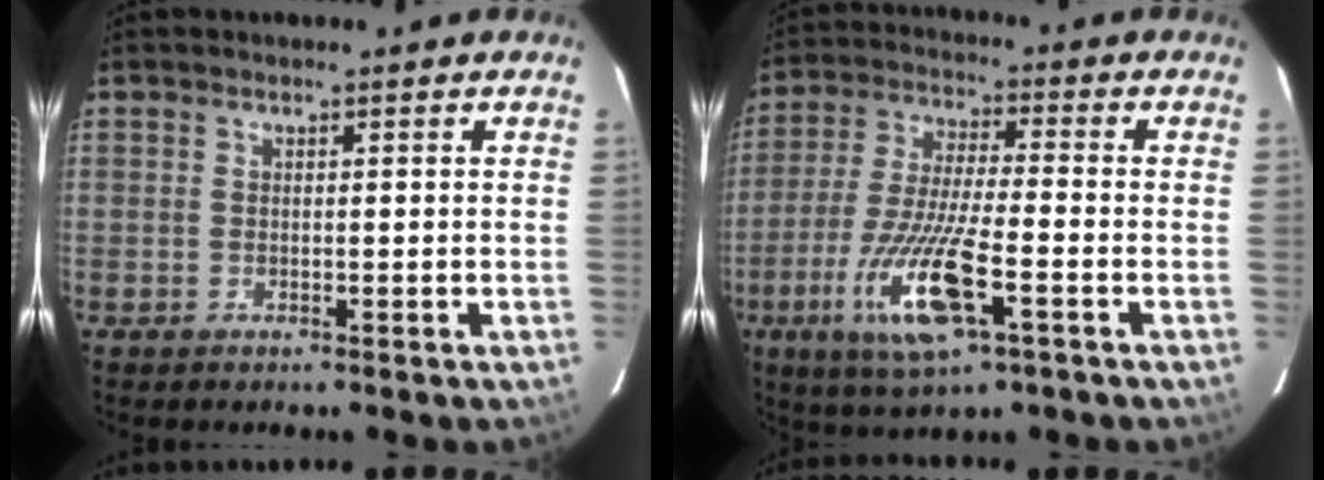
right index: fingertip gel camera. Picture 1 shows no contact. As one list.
[{"total": 13.7, "force": [-5.5, 1.9, 12.4], "torque": [-0.251, -0.024, -0.098]}]